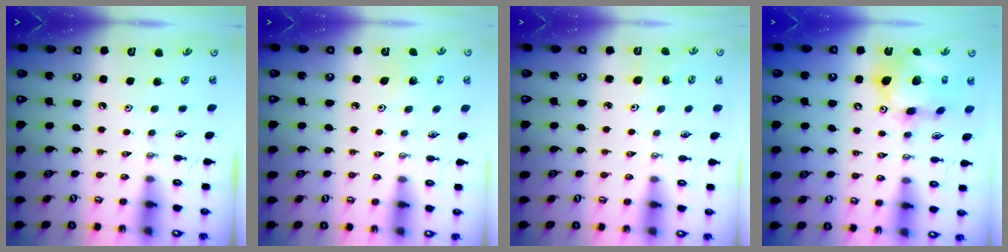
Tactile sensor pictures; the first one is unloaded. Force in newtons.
{"total": 3.7, "press": 3.7, "slide": 0.2}
{"total": 3.0, "press": 3.0, "slide": 0.2}
{"total": 14.8, "press": 14.7, "slide": 1.3}